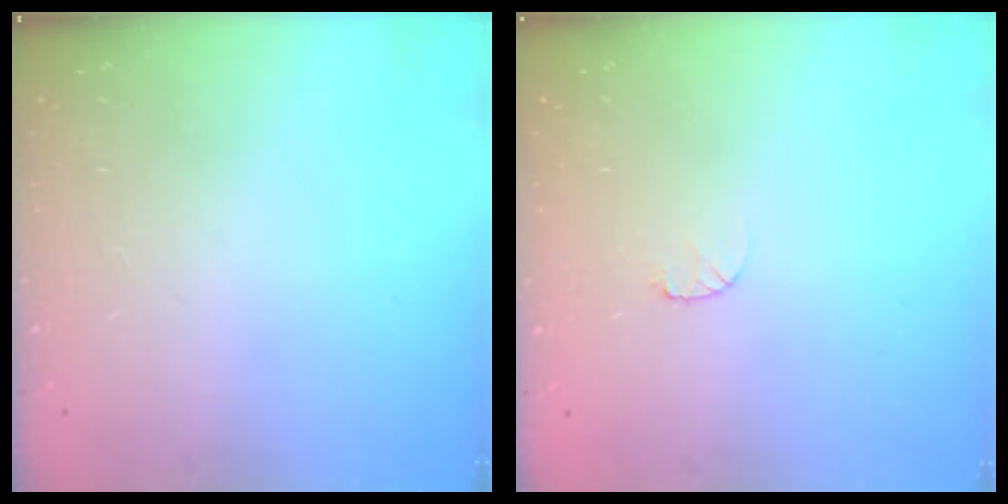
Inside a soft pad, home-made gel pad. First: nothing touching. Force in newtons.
{"total": 3.1, "press": 3.1, "slide": 0.3}